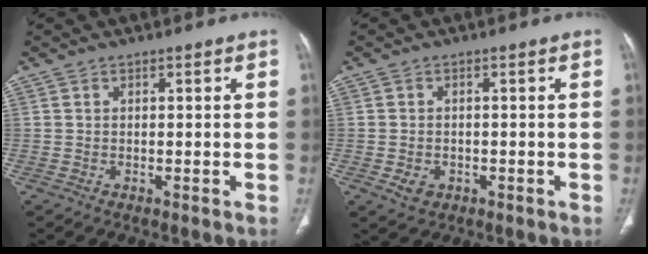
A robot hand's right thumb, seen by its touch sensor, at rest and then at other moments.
{"total": 3.1, "force": [-1.0, 2.4, 1.6], "torque": [-0.024, 0.004, -0.008]}